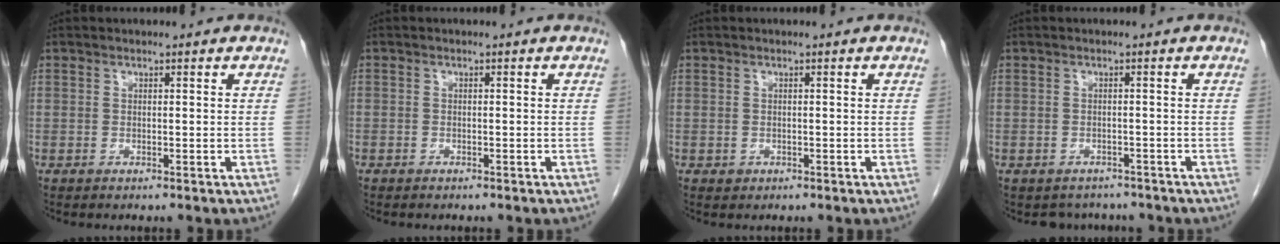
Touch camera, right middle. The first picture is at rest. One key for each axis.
{"total": 0.6, "fx": -0.5, "fy": 0.4, "fz": 0.1, "tx": -0.007, "ty": 0.003, "tz": -0.009}
{"total": 0.6, "fx": -0.2, "fy": 0.5, "fz": 0.1, "tx": -0.003, "ty": 0.002, "tz": -0.001}
{"total": 3.5, "fx": -3.1, "fy": 1.6, "fz": -0.2, "tx": 0.003, "ty": 0.007, "tz": -0.042}